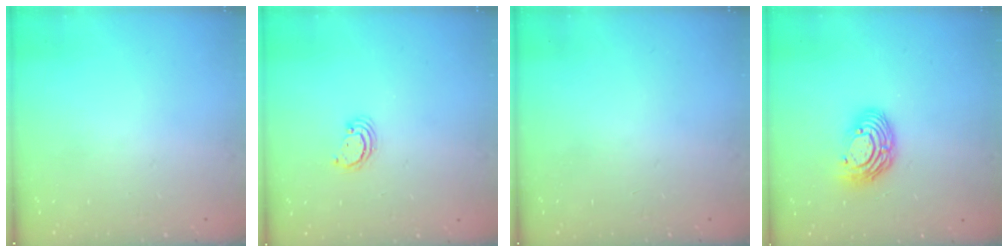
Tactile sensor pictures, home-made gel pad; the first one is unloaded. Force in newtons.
{"total": 2.6, "press": 2.6, "slide": 0.3}
{"total": 0.0}
{"total": 10.9, "press": 10.9, "slide": 0.8}